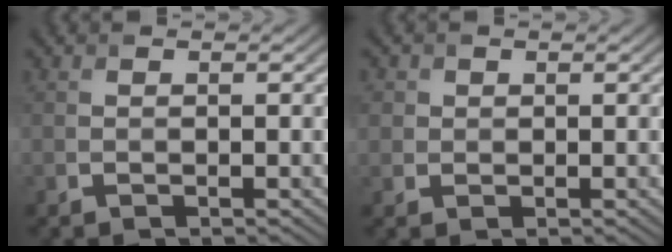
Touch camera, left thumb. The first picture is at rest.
{"total": 1.8, "force": [0.5, 1.7, 0.3], "torque": [-0.008, -0.005, 0.011]}